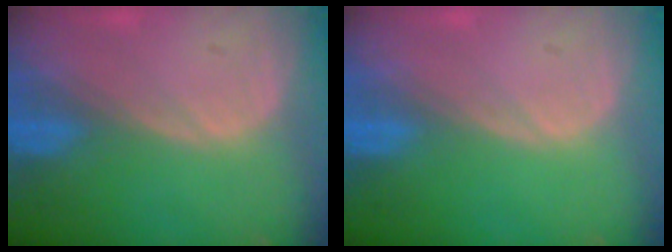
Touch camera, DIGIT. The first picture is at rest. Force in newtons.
{"total": 0.0}